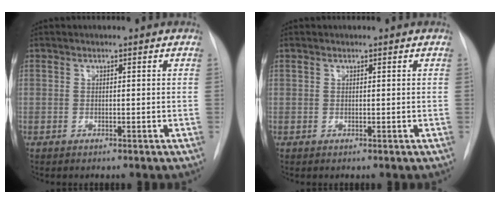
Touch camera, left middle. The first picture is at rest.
{"total": 0.6, "force": [0.1, -0.2, -0.6], "torque": [0.014, -0.002, 0.000]}